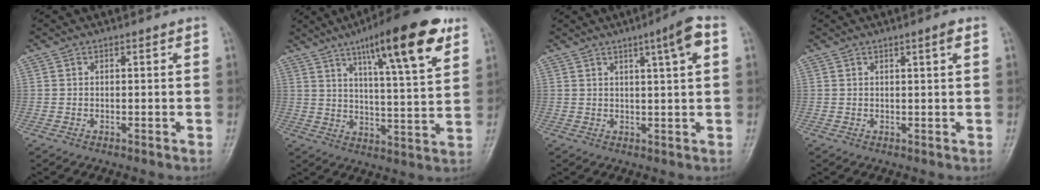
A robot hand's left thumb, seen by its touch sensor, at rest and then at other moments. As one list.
[{"total": 18.9, "force": [10.5, 3.9, 15.2], "torque": [-0.210, -0.036, 0.159]}, {"total": 6.2, "force": [2.5, 0.3, 5.7], "torque": [-0.088, 0.001, 0.038]}, {"total": 1.9, "force": [0.9, -0.1, 1.6], "torque": [-0.027, -0.004, 0.016]}]